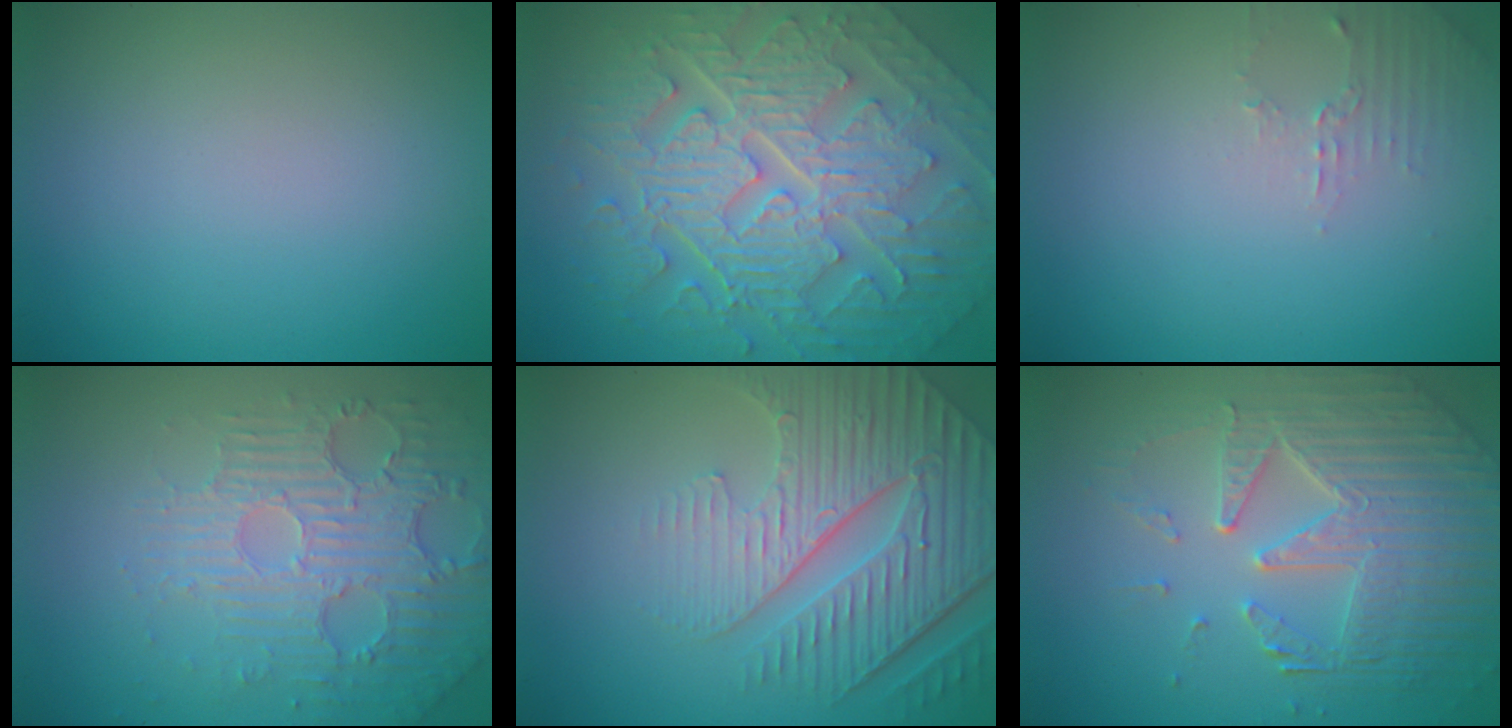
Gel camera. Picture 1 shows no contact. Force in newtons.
{"total": 10.8, "press": 7.3, "slide": 7.9}
{"total": 1.4, "press": 1.4, "slide": 0.4}
{"total": 6.2, "press": 3.8, "slide": 4.9}
{"total": 7.0, "press": 5.4, "slide": 4.5}
{"total": 6.5, "press": 5.1, "slide": 4.1}